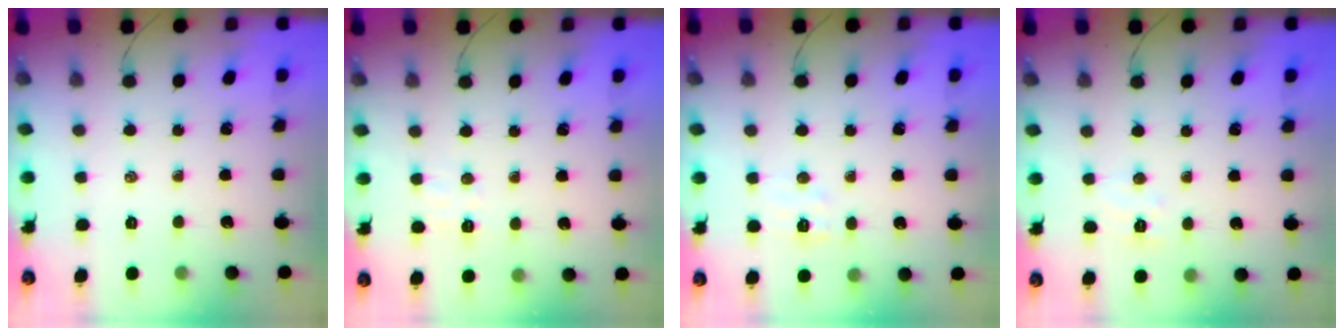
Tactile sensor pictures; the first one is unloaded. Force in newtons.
{"total": 4.5, "press": 4.4, "slide": 0.9}
{"total": 5.1, "press": 4.9, "slide": 1.2}
{"total": 4.6, "press": 4.5, "slide": 1.0}